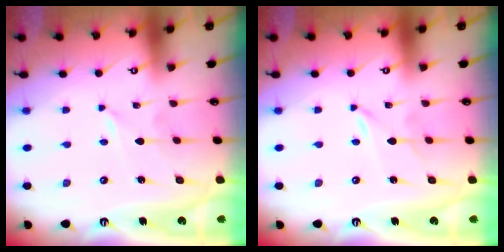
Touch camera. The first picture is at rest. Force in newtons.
{"total": 0.0}